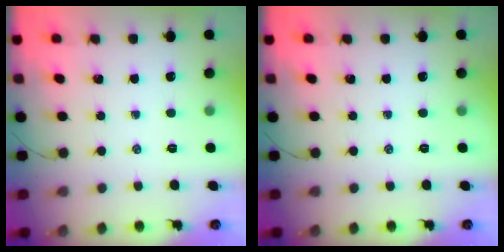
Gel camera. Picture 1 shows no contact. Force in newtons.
{"total": 0.0}